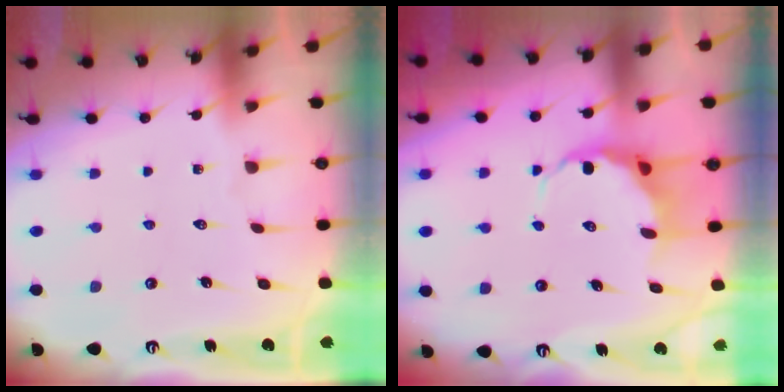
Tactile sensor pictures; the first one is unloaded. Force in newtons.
{"total": 6.5, "press": 6.3, "slide": 1.5}